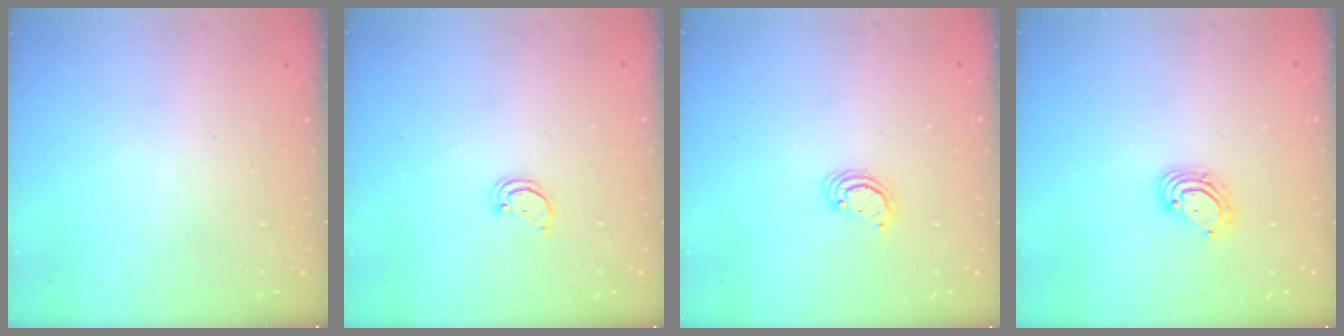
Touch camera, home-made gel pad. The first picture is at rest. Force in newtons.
{"total": 1.5, "press": 1.5, "slide": 0.1}
{"total": 2.4, "press": 2.4, "slide": 0.3}
{"total": 5.6, "press": 5.6, "slide": 0.7}